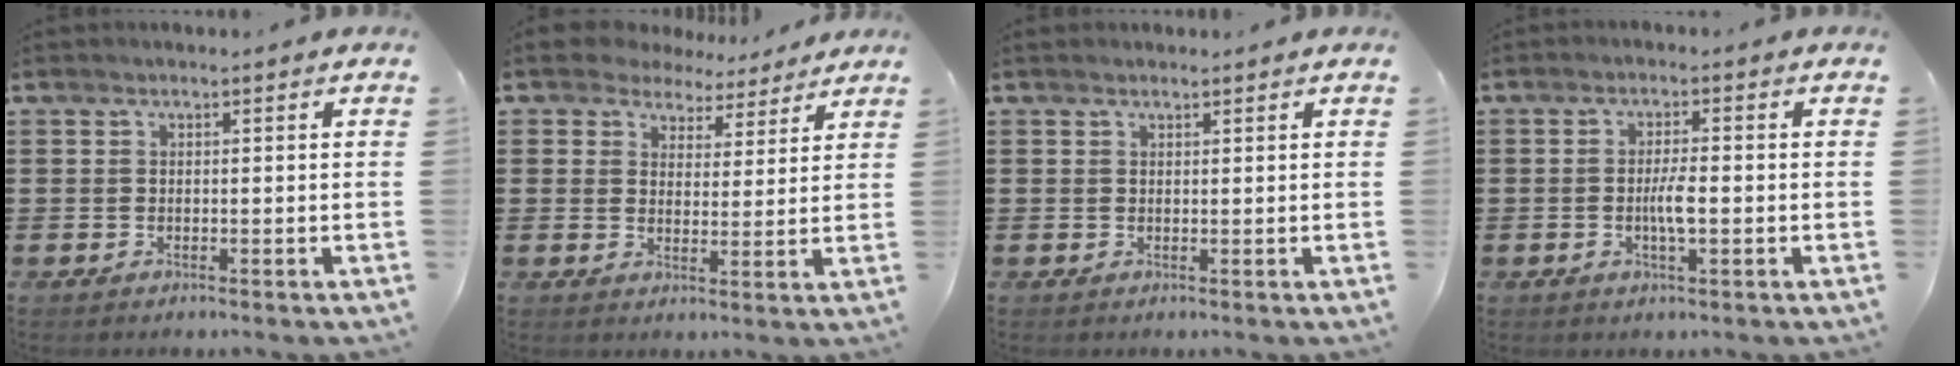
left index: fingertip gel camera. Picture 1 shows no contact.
{"total": 5.2, "force": [4.7, 2.2, 0.2], "torque": [-0.032, -0.015, 0.087]}
{"total": 0.8, "force": [0.6, 0.4, 0.0], "torque": [-0.001, 0.003, 0.012]}
{"total": 3.6, "force": [-0.6, 0.7, 3.5], "torque": [-0.069, -0.002, -0.013]}